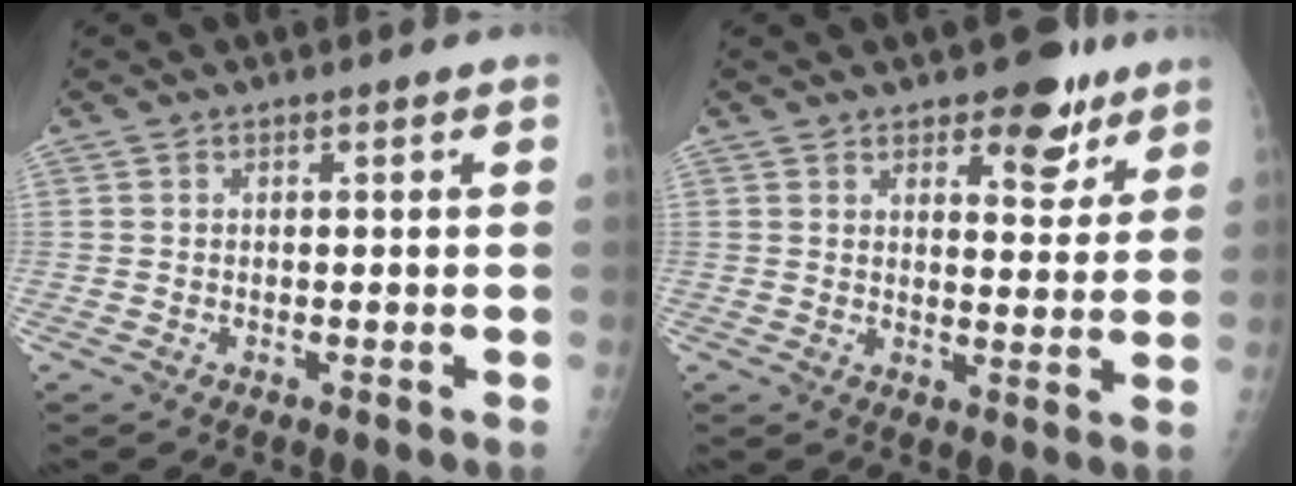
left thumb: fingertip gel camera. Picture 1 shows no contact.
{"total": 8.0, "force": [5.3, 3.8, 4.6], "torque": [-0.029, -0.030, 0.073]}